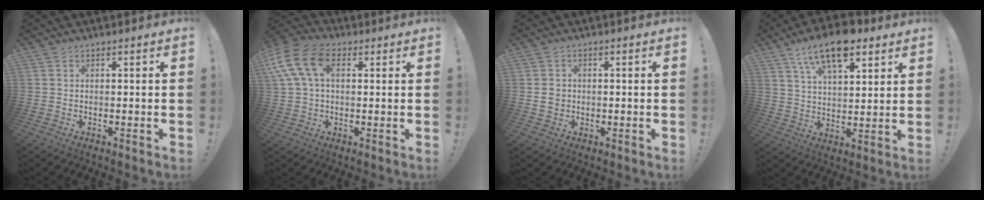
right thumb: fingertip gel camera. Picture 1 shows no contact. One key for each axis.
{"total": 14.5, "fx": 4.1, "fy": 9.2, "fz": 10.4, "tx": -0.214, "ty": 0.003, "tz": 0.079}
{"total": 3.3, "fx": -0.3, "fy": 2.9, "fz": 1.6, "tx": -0.014, "ty": 0.002, "tz": -0.005}
{"total": 14.5, "fx": 8.9, "fy": 6.6, "fz": 9.4, "tx": -0.163, "ty": -0.033, "tz": 0.158}